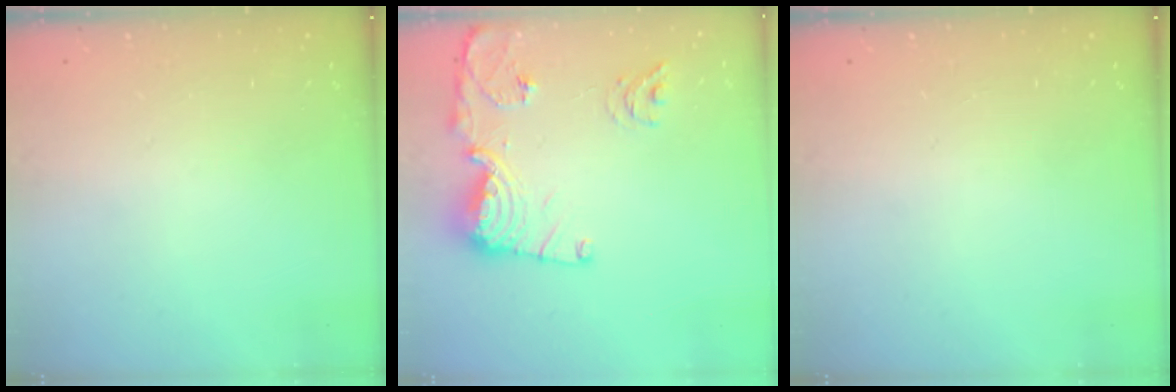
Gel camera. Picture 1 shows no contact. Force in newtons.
{"total": 14.6, "press": 14.6, "slide": 1.0}
{"total": 0.0}